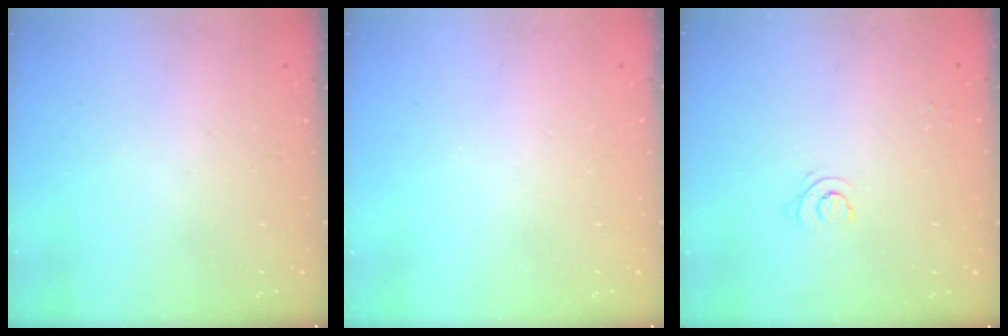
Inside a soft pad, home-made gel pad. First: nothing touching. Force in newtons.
{"total": 0.0}
{"total": 3.8, "press": 3.8, "slide": 0.6}